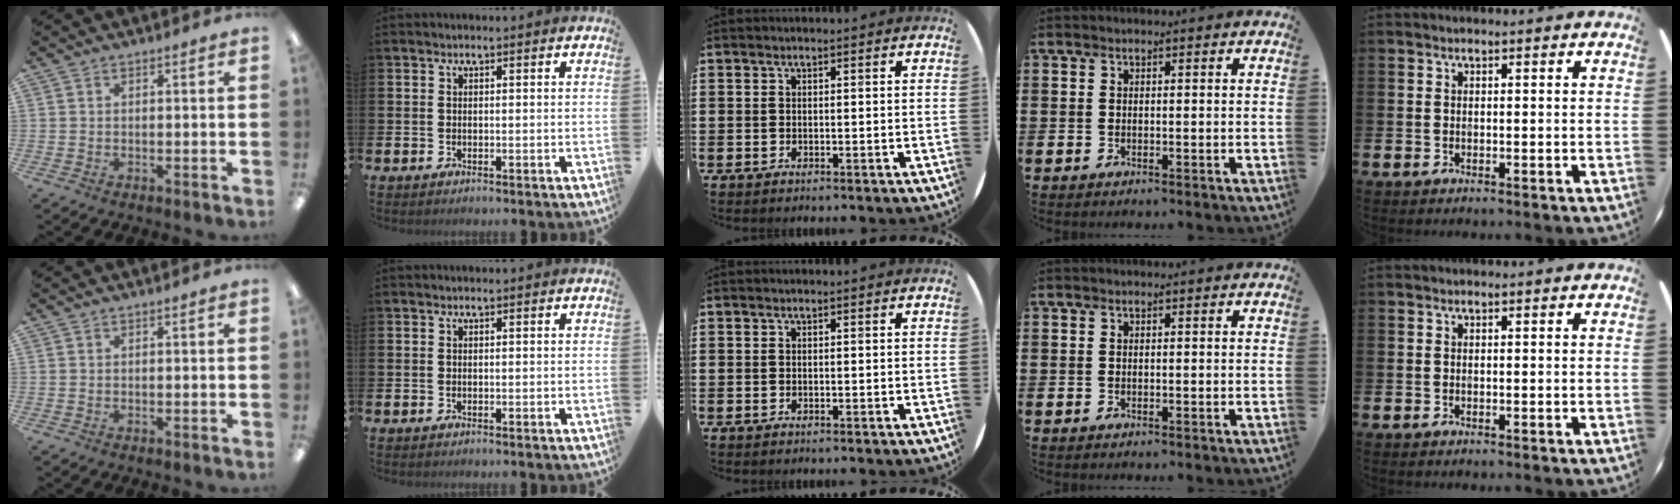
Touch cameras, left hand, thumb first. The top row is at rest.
{}